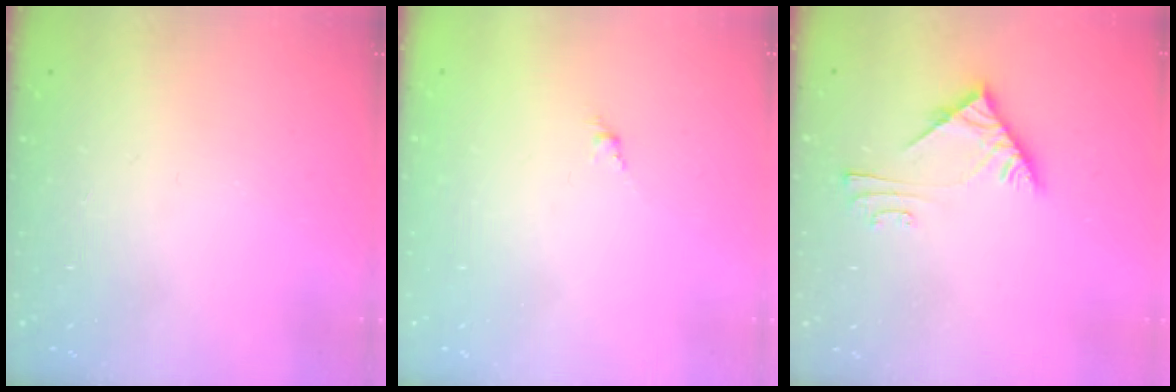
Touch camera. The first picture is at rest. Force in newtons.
{"total": 1.6, "press": 1.5, "slide": 0.5}
{"total": 6.0, "press": 6.0, "slide": 0.7}